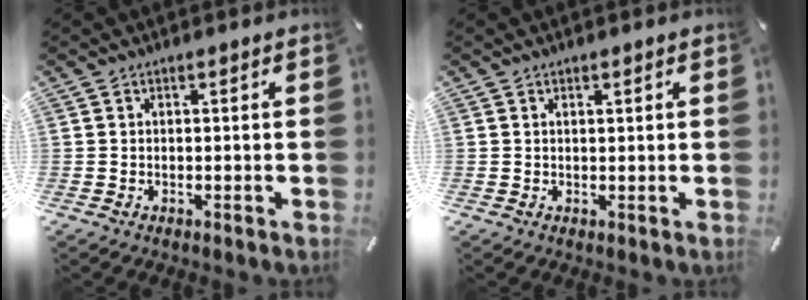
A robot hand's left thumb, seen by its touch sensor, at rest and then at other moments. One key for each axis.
{"total": 0.7, "fx": 0.4, "fy": 0.2, "fz": 0.6, "tx": -0.011, "ty": 0.000, "tz": 0.006}